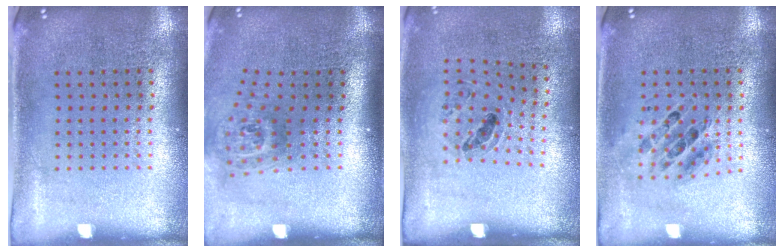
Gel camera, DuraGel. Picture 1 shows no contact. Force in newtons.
{"total": 1.8, "press": 1.2, "slide": 1.4}
{"total": 1.0, "press": 0.8, "slide": 0.5}
{"total": 0.7, "press": 0.7, "slide": 0.1}